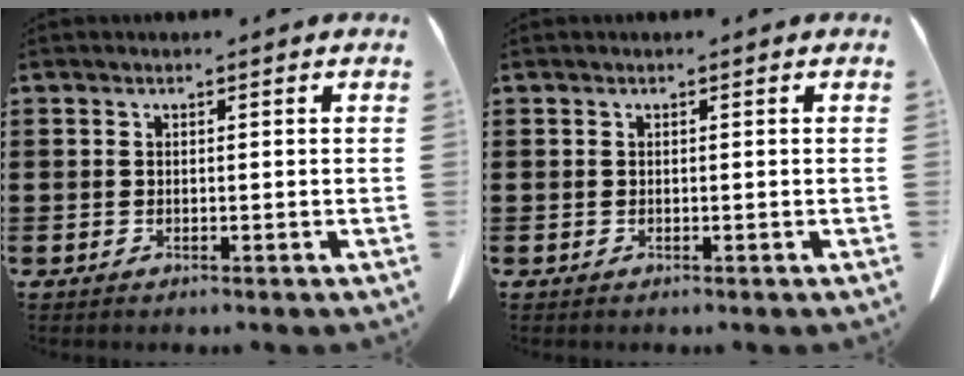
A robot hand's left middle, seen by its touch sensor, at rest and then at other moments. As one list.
[{"total": 0.0}]